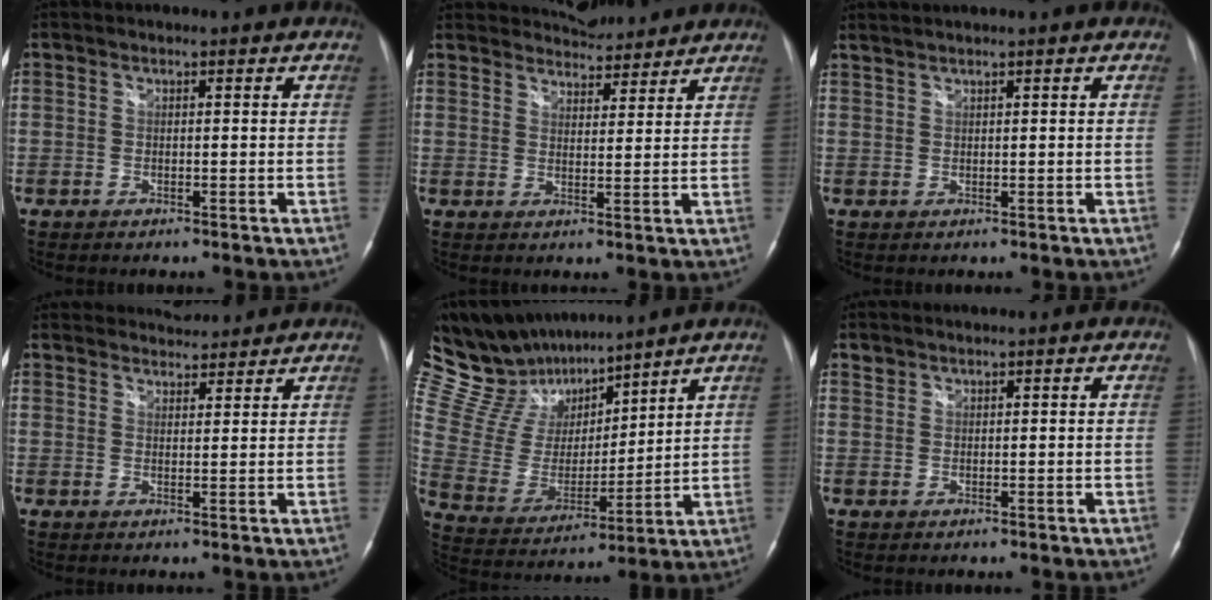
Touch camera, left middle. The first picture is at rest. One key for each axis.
{"total": 8.0, "fx": 7.7, "fy": 1.9, "fz": 1.1, "tx": -0.018, "ty": 0.012, "tz": 0.109}
{"total": 1.7, "fx": 1.5, "fy": -0.2, "fz": 0.6, "tx": -0.015, "ty": 0.012, "tz": 0.035}
{"total": 7.3, "fx": 7.0, "fy": 1.7, "fz": 1.3, "tx": -0.020, "ty": 0.023, "tz": 0.101}
{"total": 17.2, "fx": 15.0, "fy": 5.2, "fz": 6.6, "tx": -0.136, "ty": 0.018, "tz": 0.288}
{"total": 0.9, "fx": 0.8, "fy": 0.5, "fz": -0.1, "tx": 0.004, "ty": 0.005, "tz": 0.014}